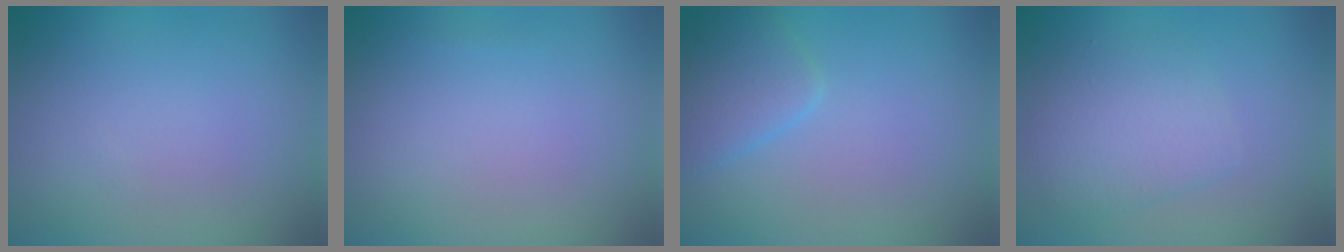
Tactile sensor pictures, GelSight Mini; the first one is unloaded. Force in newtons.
{"total": 0.0}
{"total": 2.8, "press": 2.8, "slide": 0.1}
{"total": 3.5, "press": 3.5, "slide": 0.1}